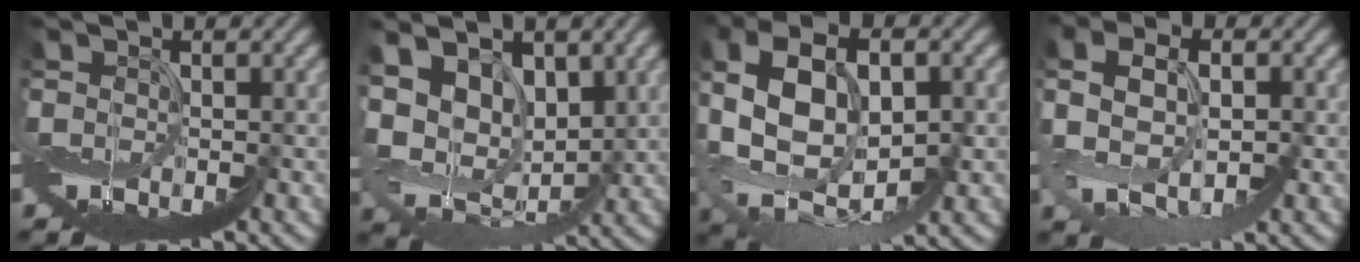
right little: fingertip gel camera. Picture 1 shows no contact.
{"total": 7.2, "force": [4.1, 4.3, 4.1], "torque": [-0.095, 0.019, 0.073]}
{"total": 9.0, "force": [1.6, 5.7, 6.8], "torque": [-0.158, 0.011, 0.039]}
{"total": 2.2, "force": [0.3, 0.8, 2.0], "torque": [-0.067, 0.019, -0.004]}